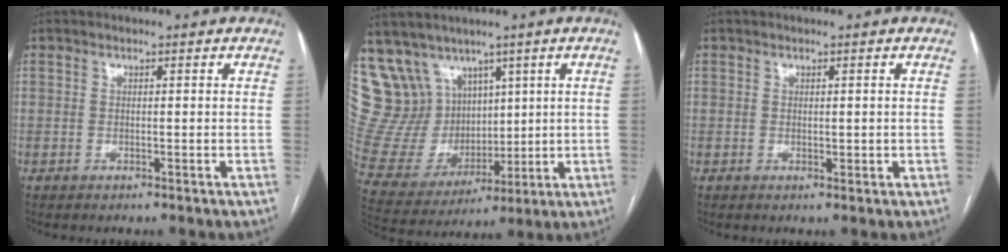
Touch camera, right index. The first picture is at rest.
{"total": 16.1, "force": [9.3, 12.2, 4.6], "torque": [-0.119, 0.066, 0.217]}
{"total": 1.1, "force": [0.2, 0.8, 0.6], "torque": [-0.008, 0.000, 0.007]}